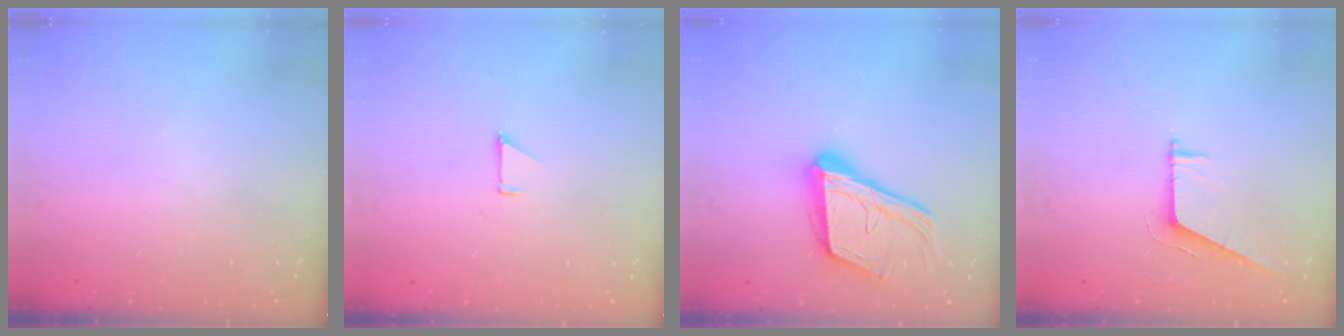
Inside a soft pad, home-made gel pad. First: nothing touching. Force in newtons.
{"total": 0.9, "press": 0.8, "slide": 0.1}
{"total": 19.3, "press": 18.8, "slide": 4.6}
{"total": 6.5, "press": 6.5, "slide": 0.2}